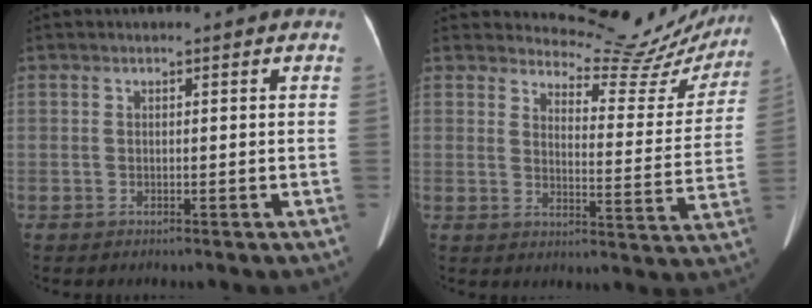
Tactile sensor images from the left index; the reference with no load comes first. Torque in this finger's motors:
{"motor_torque": [0.29, -0.51, 0.05, -0.02]}